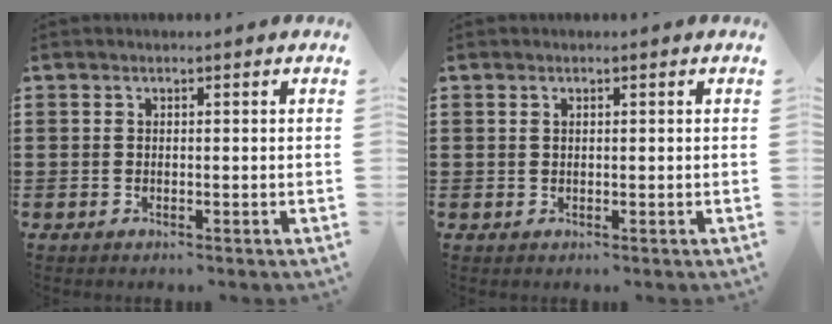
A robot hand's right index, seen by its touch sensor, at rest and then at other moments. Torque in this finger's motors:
{"motor_torque": [-0.12, -0.13, 0.00, 0.00]}